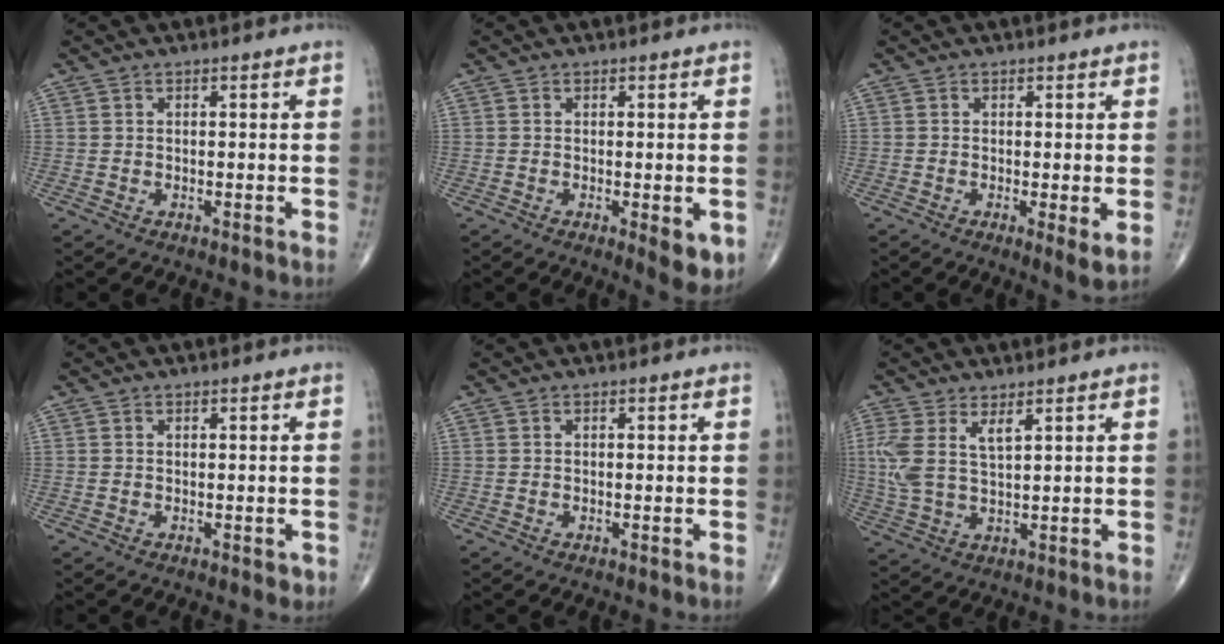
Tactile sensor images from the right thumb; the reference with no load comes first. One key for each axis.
{"total": 5.1, "fx": -1.3, "fy": 1.7, "fz": 4.6, "tx": -0.058, "ty": -0.013, "tz": -0.015}
{"total": 3.1, "fx": -0.3, "fy": 0.6, "fz": 3.0, "tx": -0.053, "ty": -0.014, "tz": -0.011}
{"total": 1.1, "fx": -0.2, "fy": 0.7, "fz": 0.9, "tx": -0.007, "ty": -0.002, "tz": -0.001}
{"total": 0.0}
{"total": 6.9, "fx": 2.9, "fy": 2.5, "fz": 5.7, "tx": -0.141, "ty": -0.008, "tz": 0.066}